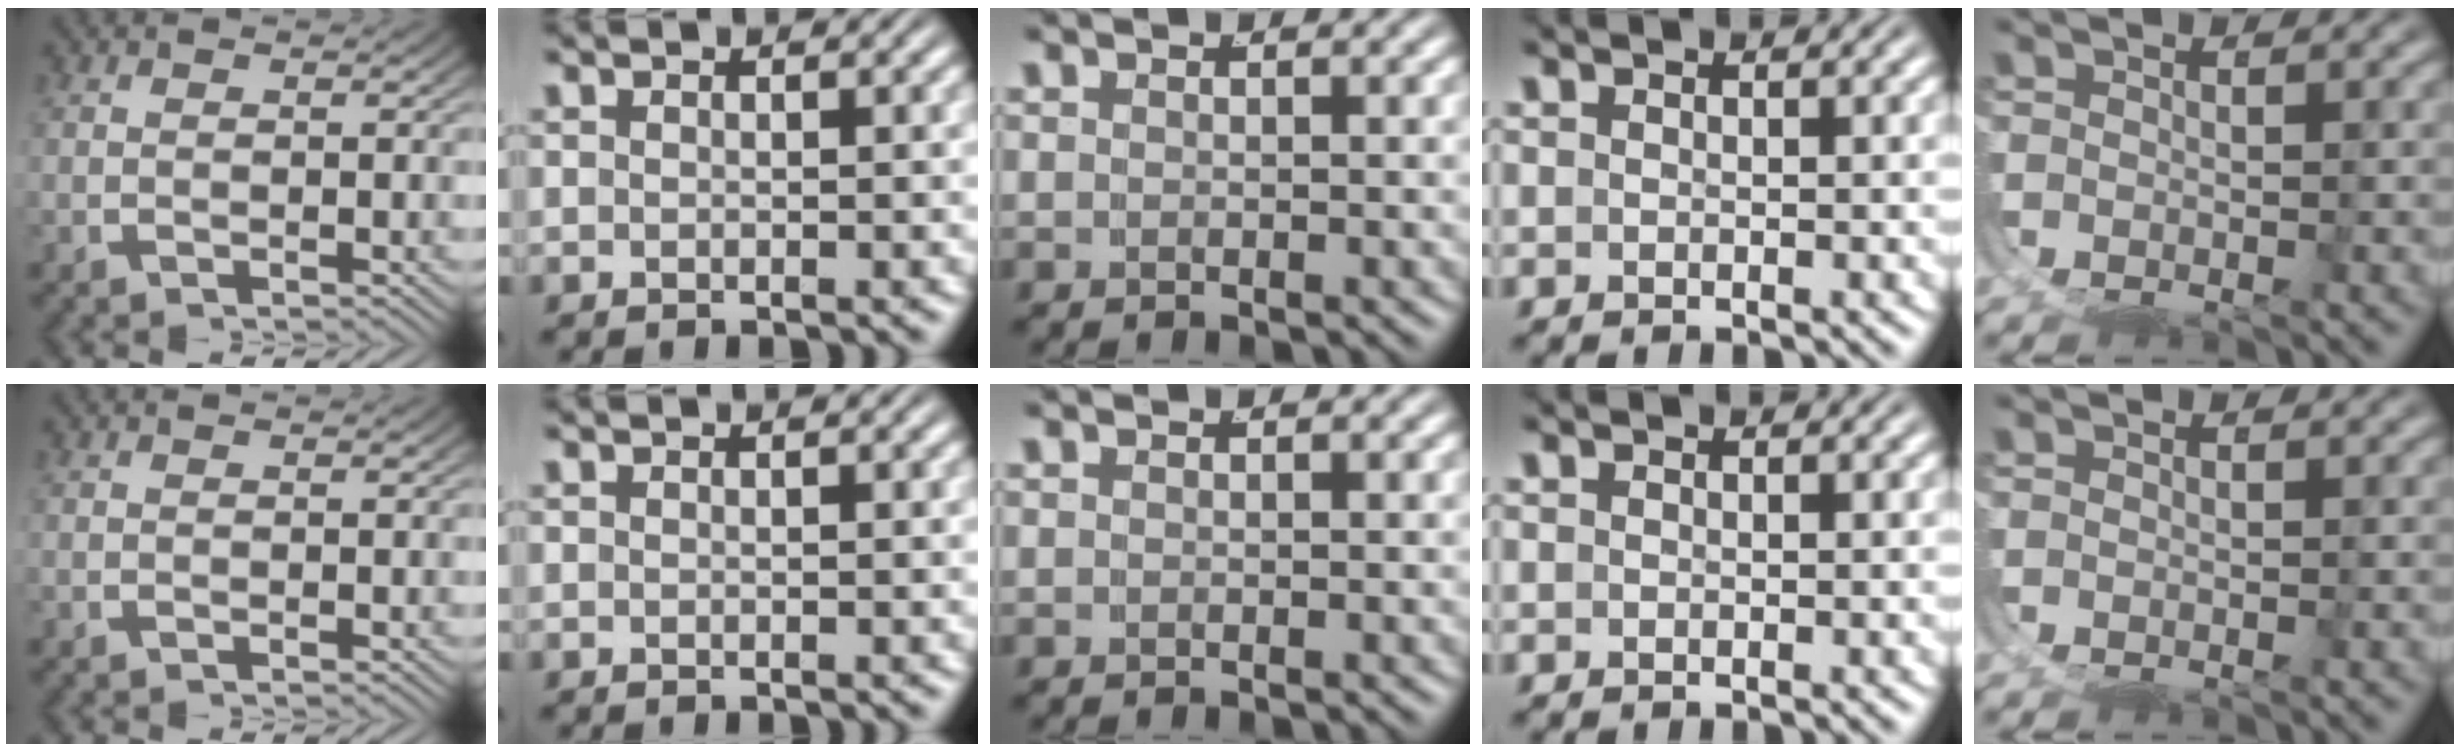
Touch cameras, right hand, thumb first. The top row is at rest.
{}